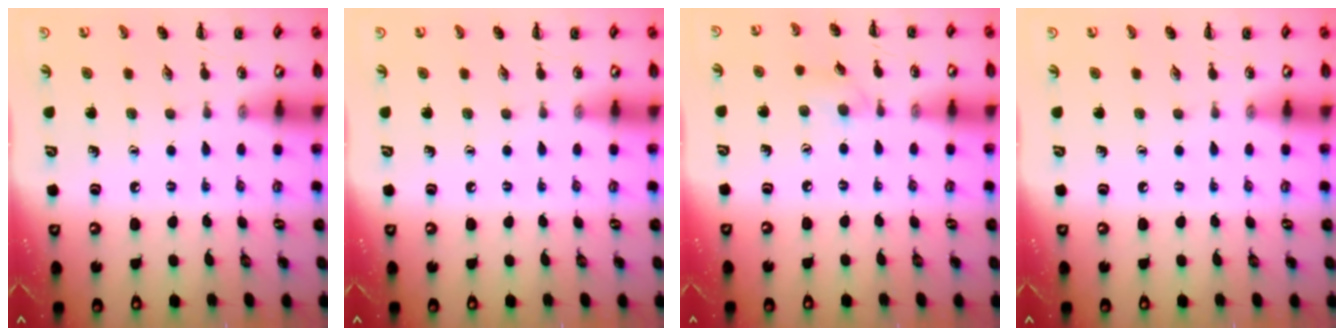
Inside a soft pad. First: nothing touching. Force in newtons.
{"total": 0.0}
{"total": 5.7, "press": 5.2, "slide": 2.3}
{"total": 0.0}